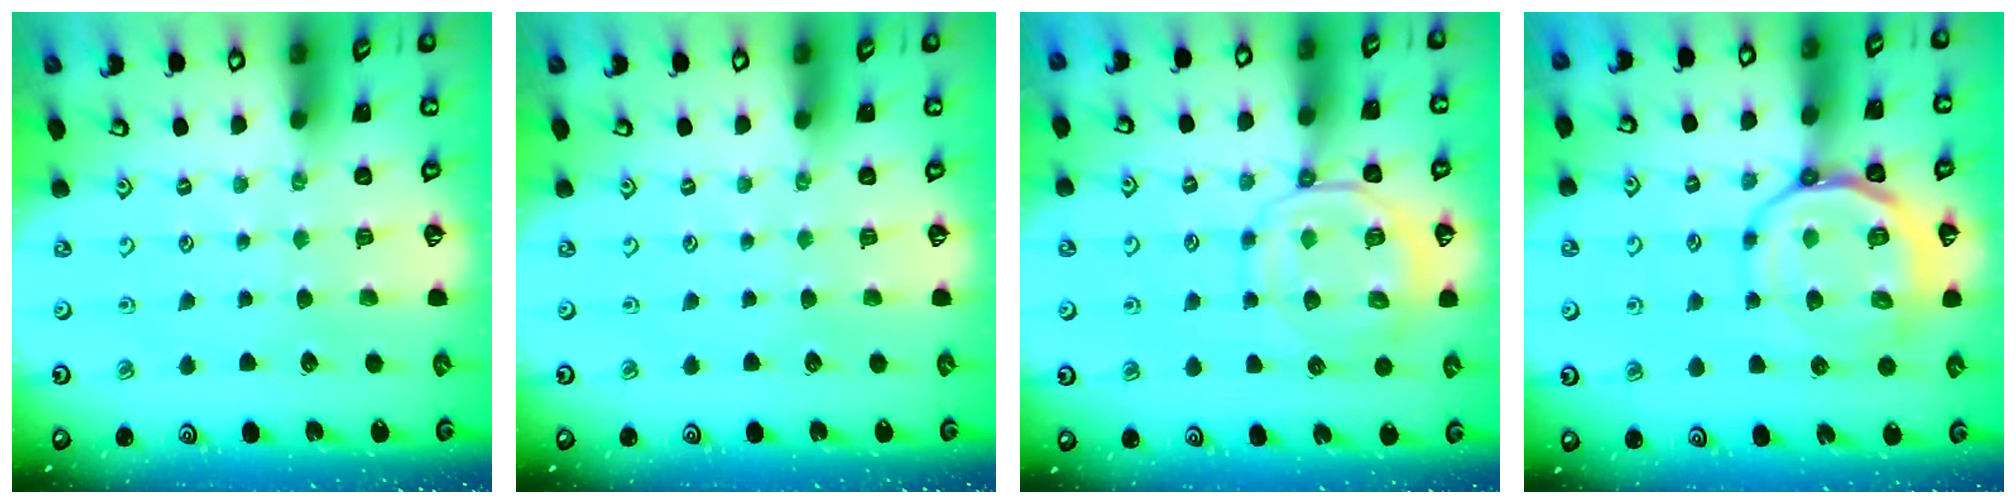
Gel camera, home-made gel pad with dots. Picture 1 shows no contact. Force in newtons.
{"total": 0.0}
{"total": 9.4, "press": 9.4, "slide": 1.1}
{"total": 12.4, "press": 12.1, "slide": 2.3}